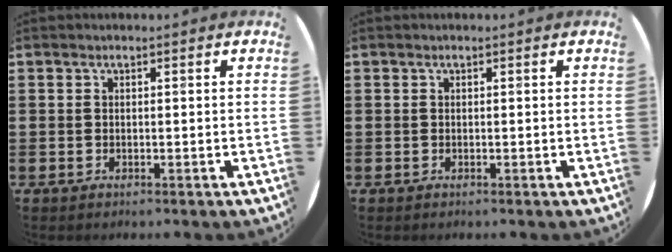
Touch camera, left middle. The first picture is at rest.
{"total": 0.0}